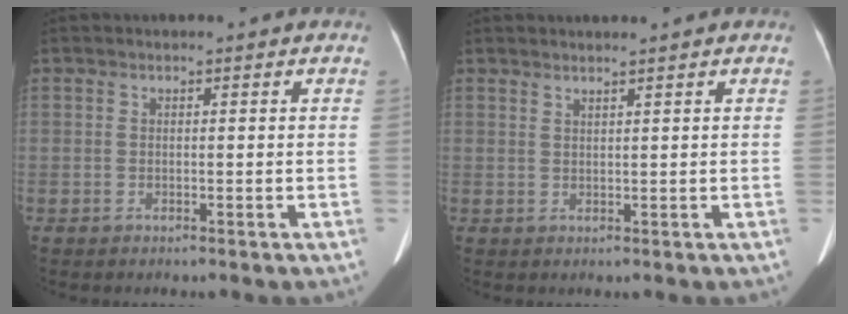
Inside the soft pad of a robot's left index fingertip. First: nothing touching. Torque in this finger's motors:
{"motor_torque": [-0.28, -0.14, -0.09, 0.00]}